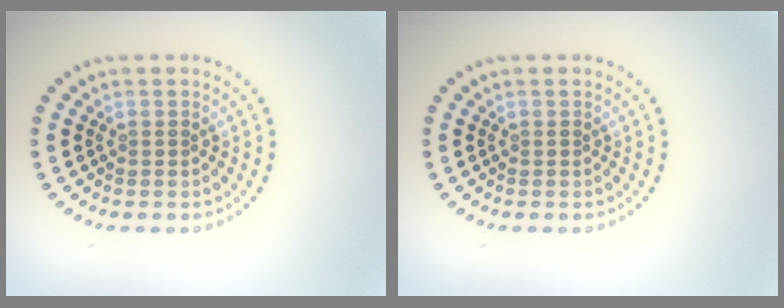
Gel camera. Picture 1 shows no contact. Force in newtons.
{"total": 0.0}